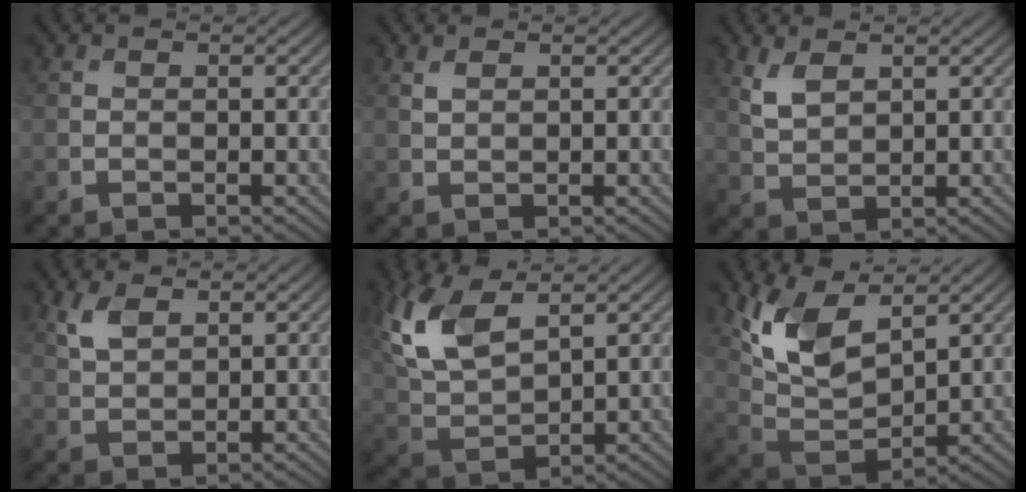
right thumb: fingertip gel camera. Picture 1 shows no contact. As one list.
[{"total": 1.1, "force": [0.7, 0.4, 0.7], "torque": [-0.023, 0.000, 0.018]}, {"total": 3.5, "force": [2.0, 1.7, 2.4], "torque": [-0.064, -0.002, 0.045]}, {"total": 3.4, "force": [1.9, 1.7, 2.3], "torque": [-0.060, 0.002, 0.040]}, {"total": 10.9, "force": [5.1, 5.1, 8.2], "torque": [-0.214, 0.012, 0.105]}, {"total": 10.0, "force": [5.2, 4.7, 7.1], "torque": [-0.169, -0.001, 0.107]}]